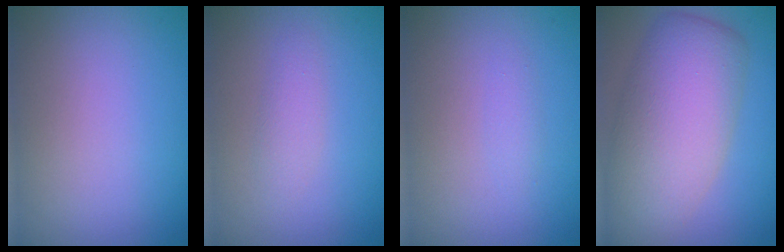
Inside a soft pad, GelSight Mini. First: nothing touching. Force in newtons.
{"total": 1.4, "press": 1.4, "slide": 0.1}
{"total": 0.8, "press": 0.8, "slide": 0.1}
{"total": 9.0, "press": 9.0, "slide": 0.7}